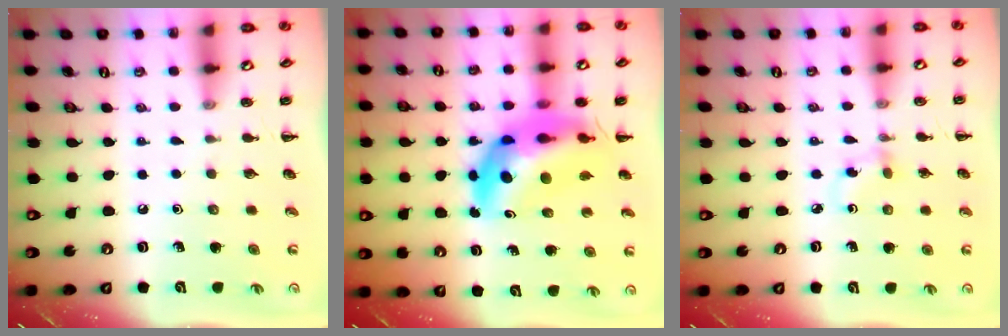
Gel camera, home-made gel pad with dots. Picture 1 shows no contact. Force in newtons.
{"total": 13.7, "press": 13.1, "slide": 3.9}
{"total": 3.4, "press": 3.1, "slide": 1.4}